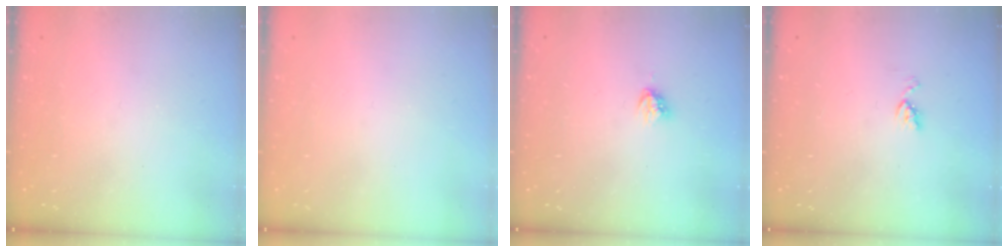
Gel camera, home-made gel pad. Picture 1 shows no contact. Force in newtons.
{"total": 0.0}
{"total": 3.8, "press": 3.8, "slide": 0.4}
{"total": 4.0, "press": 4.0, "slide": 0.6}